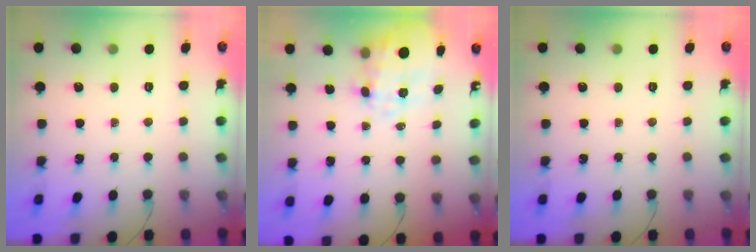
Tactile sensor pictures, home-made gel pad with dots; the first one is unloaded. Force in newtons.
{"total": 9.6, "press": 9.5, "slide": 1.6}
{"total": 0.0}